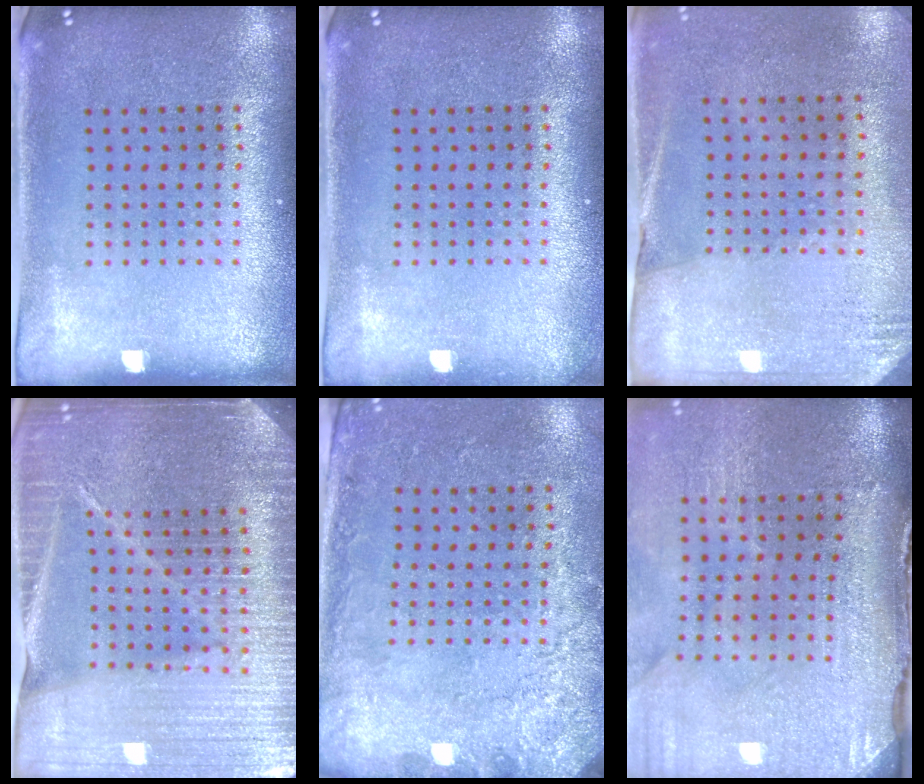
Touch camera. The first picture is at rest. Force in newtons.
{"total": 0.5, "press": 0.5, "slide": 0.1}
{"total": 2.7, "press": 2.4, "slide": 1.3}
{"total": 5.1, "press": 4.6, "slide": 2.3}
{"total": 2.7, "press": 2.1, "slide": 1.6}
{"total": 4.4, "press": 3.7, "slide": 2.4}